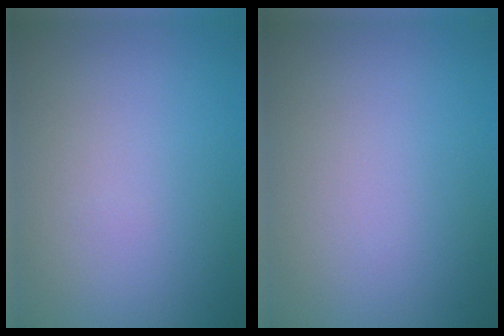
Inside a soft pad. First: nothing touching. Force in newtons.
{"total": 0.0}